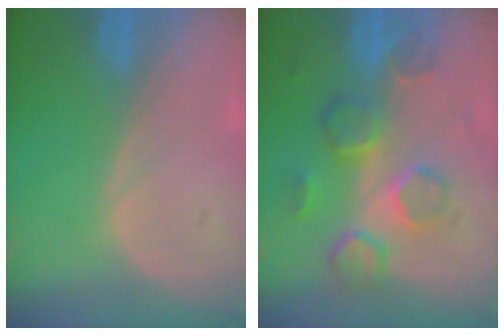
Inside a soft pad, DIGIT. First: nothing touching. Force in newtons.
{"total": 8.6, "press": 7.7, "slide": 3.9}